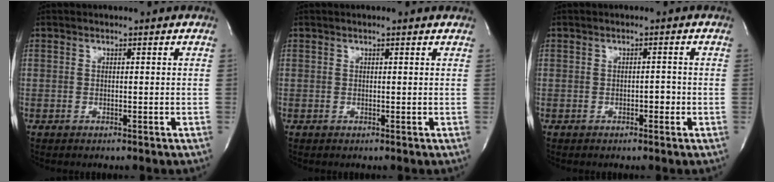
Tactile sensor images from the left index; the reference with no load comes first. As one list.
[{"total": 1.1, "force": [0.9, 0.0, 0.6], "torque": [-0.014, 0.011, 0.014]}, {"total": 1.3, "force": [-0.5, 0.6, 1.0], "torque": [-0.013, 0.003, -0.008]}]